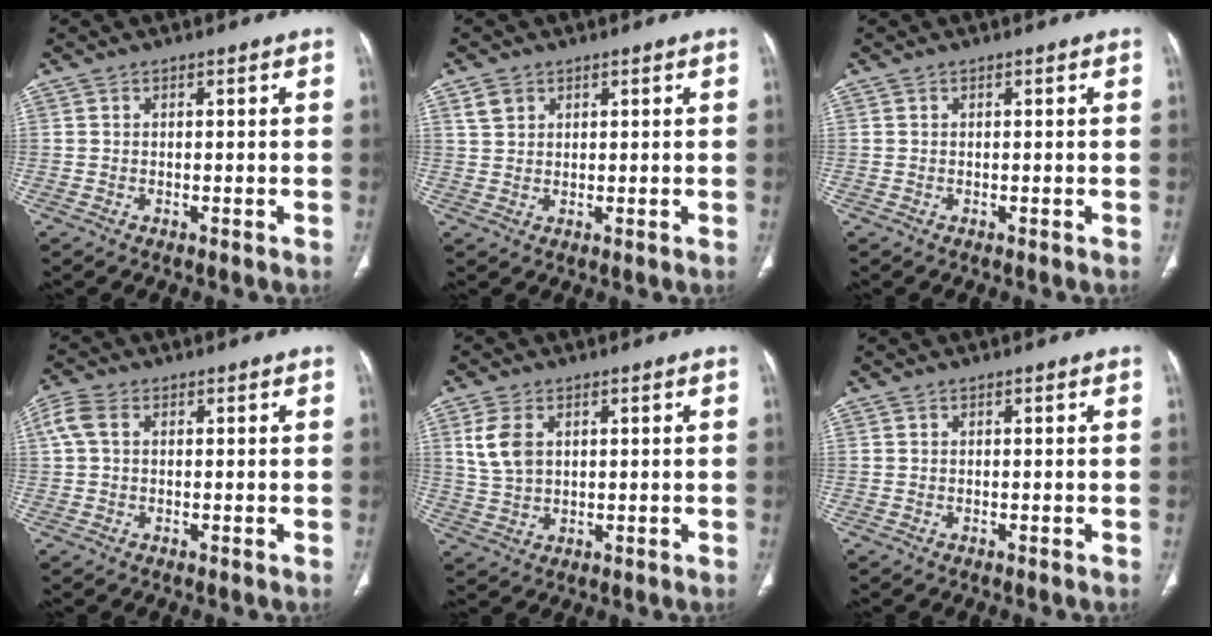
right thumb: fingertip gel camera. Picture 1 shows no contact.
{"total": 2.9, "force": [1.6, 2.1, 1.1], "torque": [-0.016, -0.004, 0.034]}
{"total": 0.0}
{"total": 4.3, "force": [1.1, 2.8, 3.0], "torque": [-0.083, 0.019, 0.022]}
{"total": 6.4, "force": [2.1, 4.0, 4.5], "torque": [-0.087, -0.003, 0.051]}
{"total": 0.0}